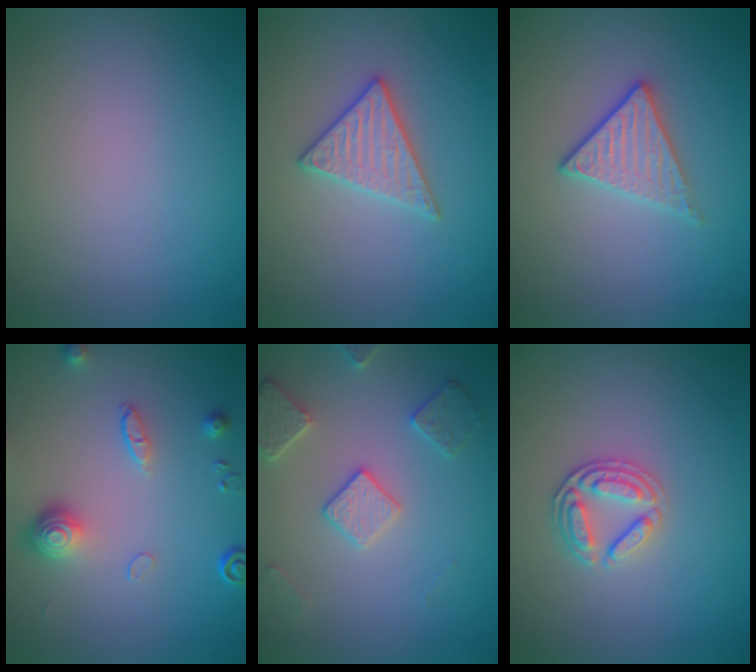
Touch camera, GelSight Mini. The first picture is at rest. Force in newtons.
{"total": 2.9, "press": 2.9, "slide": 0.3}
{"total": 2.8, "press": 2.6, "slide": 1.1}
{"total": 3.4, "press": 2.9, "slide": 1.7}
{"total": 3.2, "press": 3.1, "slide": 0.8}
{"total": 2.6, "press": 2.5, "slide": 0.8}